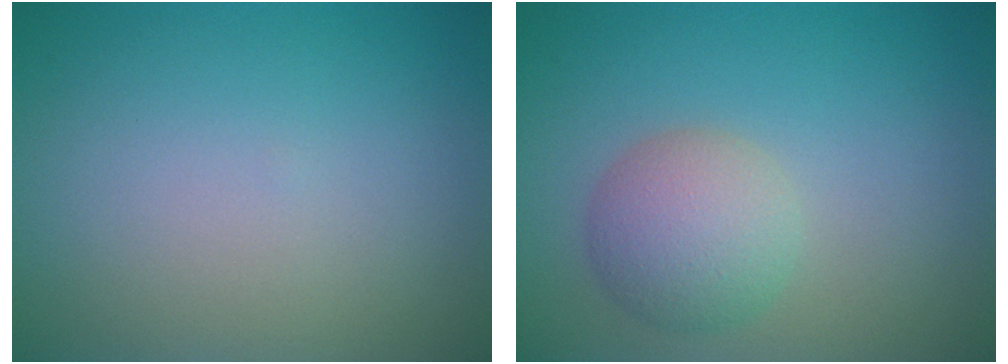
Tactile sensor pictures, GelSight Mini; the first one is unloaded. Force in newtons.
{"total": 3.9, "press": 3.8, "slide": 0.2}